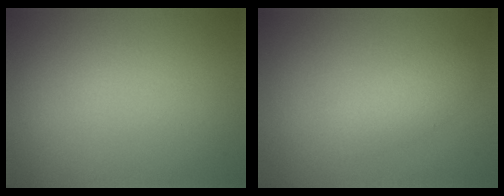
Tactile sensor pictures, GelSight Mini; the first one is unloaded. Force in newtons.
{"total": 2.2, "press": 2.2, "slide": 0.1}